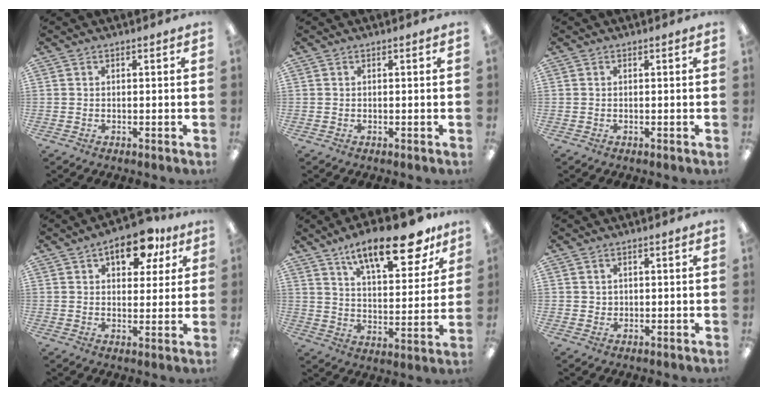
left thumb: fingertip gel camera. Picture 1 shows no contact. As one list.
[{"total": 0.0}, {"total": 0.0}, {"total": 11.9, "force": [6.5, 6.4, 7.7], "torque": [-0.090, -0.021, 0.105]}, {"total": 19.5, "force": [13.6, 6.8, 12.2], "torque": [-0.179, -0.080, 0.220]}, {"total": 1.3, "force": [0.7, 1.1, 0.0], "torque": [-0.003, 0.002, 0.013]}]